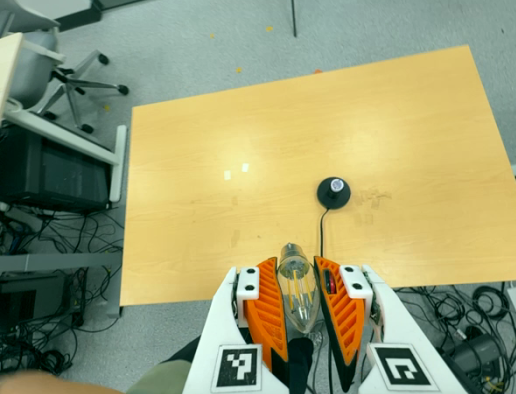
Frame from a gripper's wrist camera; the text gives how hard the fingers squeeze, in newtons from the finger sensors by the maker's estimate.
{"total": 18.8, "left": 19.9, "right": 17.6}